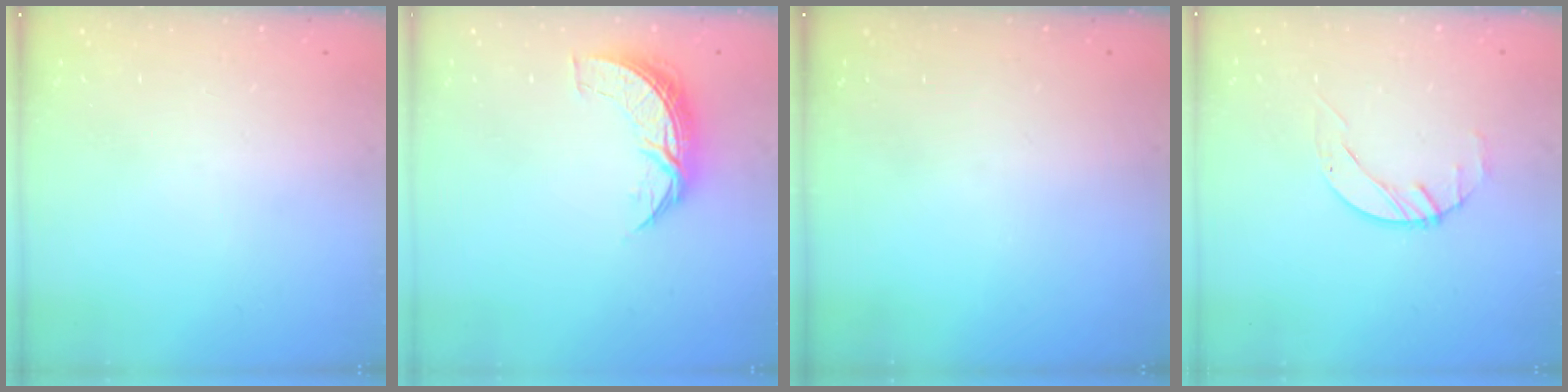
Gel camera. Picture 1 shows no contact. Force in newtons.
{"total": 8.0, "press": 8.0, "slide": 0.3}
{"total": 0.0}
{"total": 2.1, "press": 2.0, "slide": 0.3}